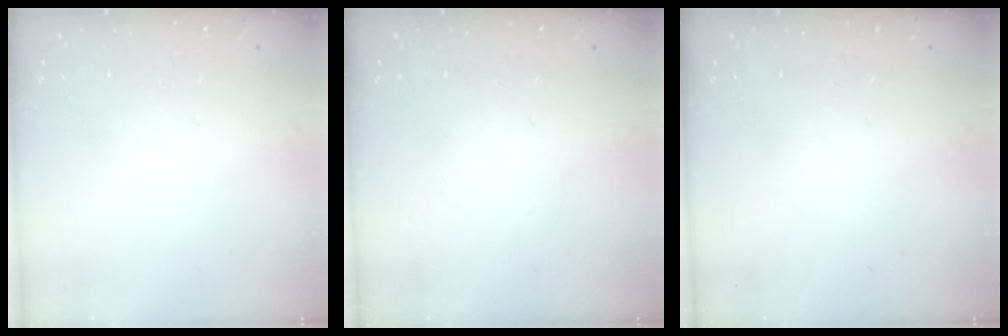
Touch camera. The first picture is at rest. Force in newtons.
{"total": 0.0}
{"total": 0.0}